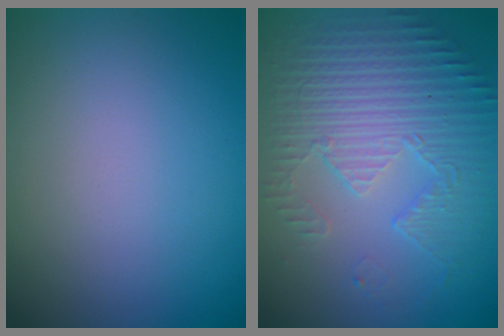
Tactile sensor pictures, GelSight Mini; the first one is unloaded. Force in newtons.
{"total": 5.5, "press": 3.6, "slide": 4.1}